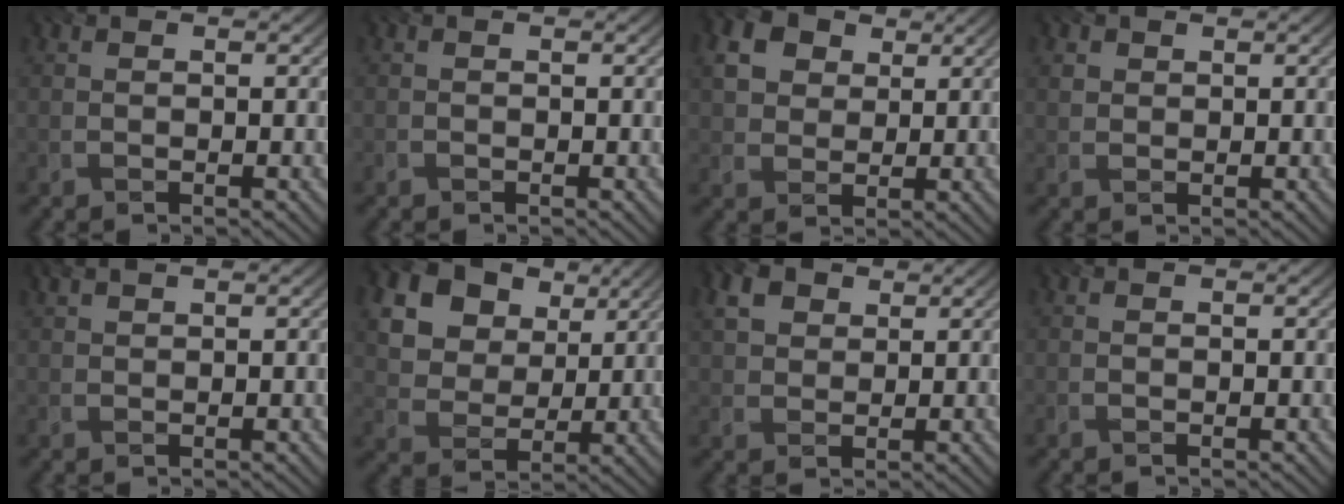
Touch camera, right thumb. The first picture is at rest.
{"total": 0.6, "force": [-0.5, 0.3, -0.2], "torque": [0.003, 0.001, -0.008]}
{"total": 5.8, "force": [2.4, 4.5, 2.9], "torque": [-0.092, 0.008, 0.037]}
{"total": 1.0, "force": [0.4, 0.9, 0.1], "torque": [-0.006, 0.001, 0.009]}
{"total": 1.2, "force": [1.1, 0.0, 0.5], "torque": [-0.018, 0.004, 0.020]}
{"total": 19.1, "force": [9.4, 14.0, 8.9], "torque": [-0.245, 0.035, 0.201]}
{"total": 3.6, "force": [1.5, 2.7, 1.9], "torque": [-0.050, 0.001, 0.031]}
{"total": 0.0}